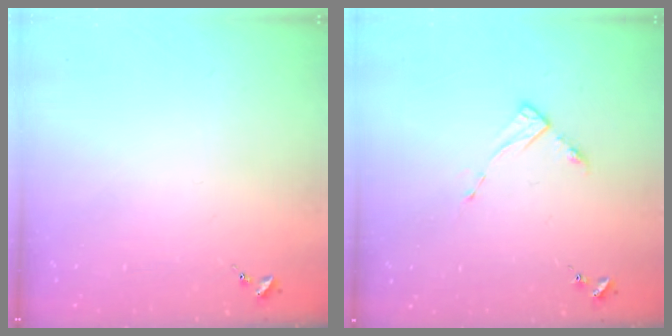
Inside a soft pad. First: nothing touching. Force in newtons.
{"total": 2.8, "press": 2.8, "slide": 0.4}